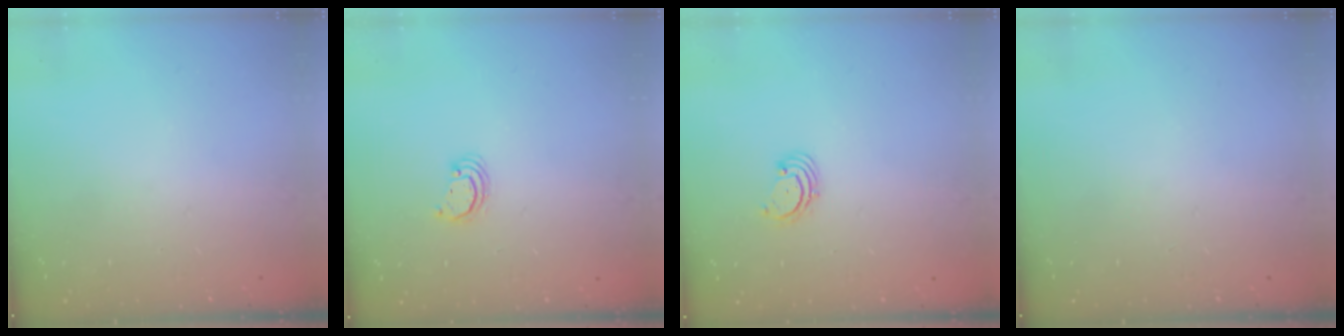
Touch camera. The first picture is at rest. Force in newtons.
{"total": 2.7, "press": 2.7, "slide": 0.2}
{"total": 1.7, "press": 1.7, "slide": 0.2}
{"total": 0.0}